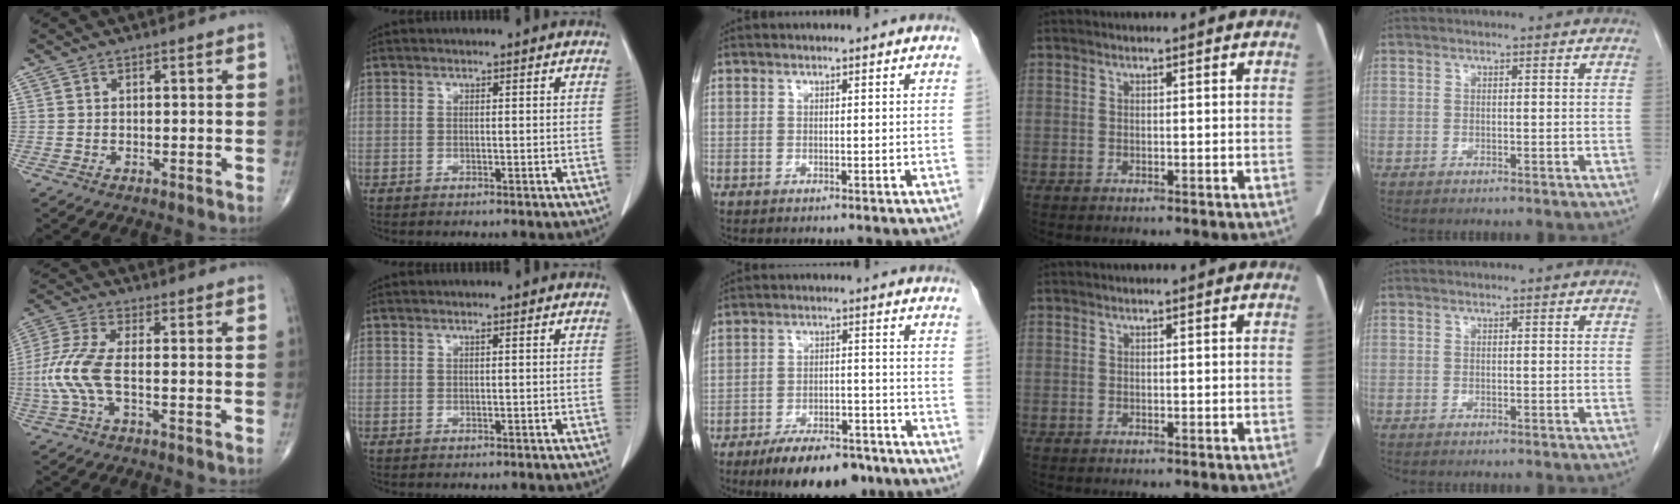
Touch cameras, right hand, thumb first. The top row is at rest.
{"thumb": {"total": 8.5, "force": [-1.6, 2.7, 7.9], "torque": [-0.212, 0.015, -0.039]}, "middle": {"total": 11.4, "force": [-8.7, 4.0, 6.3], "torque": [-0.090, -0.002, -0.137]}}